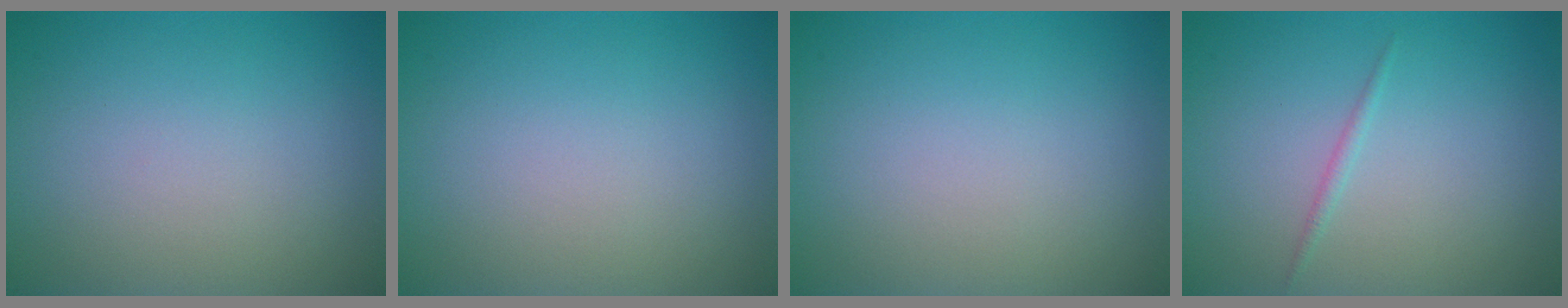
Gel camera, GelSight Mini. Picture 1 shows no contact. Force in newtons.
{"total": 0.0}
{"total": 0.0}
{"total": 0.7, "press": 0.7, "slide": 0.1}